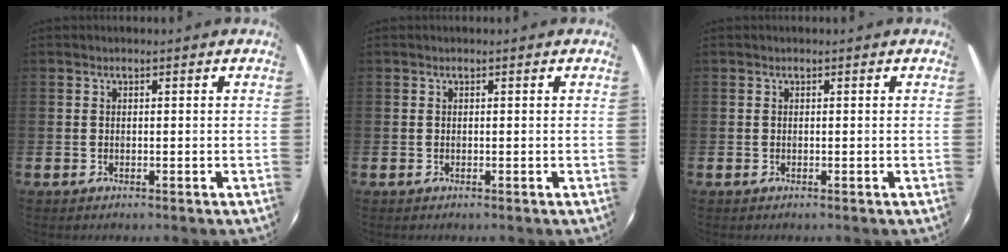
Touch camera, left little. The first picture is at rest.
{"total": 0.0}
{"total": 0.0}